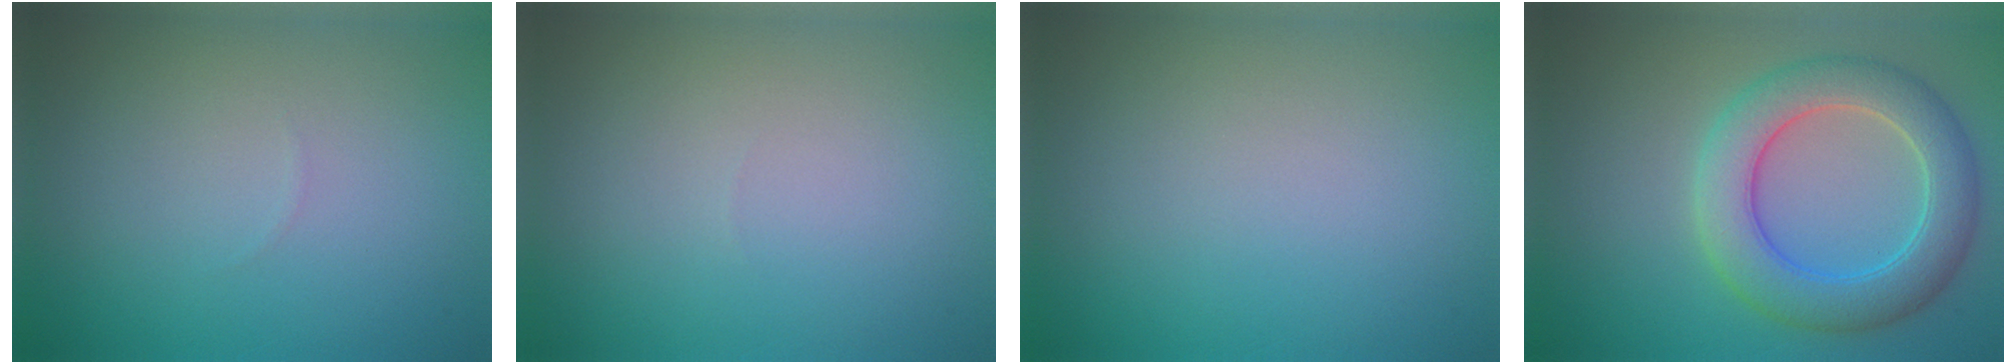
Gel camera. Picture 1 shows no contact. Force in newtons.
{"total": 0.0}
{"total": 0.0}
{"total": 6.2, "press": 6.2, "slide": 0.4}